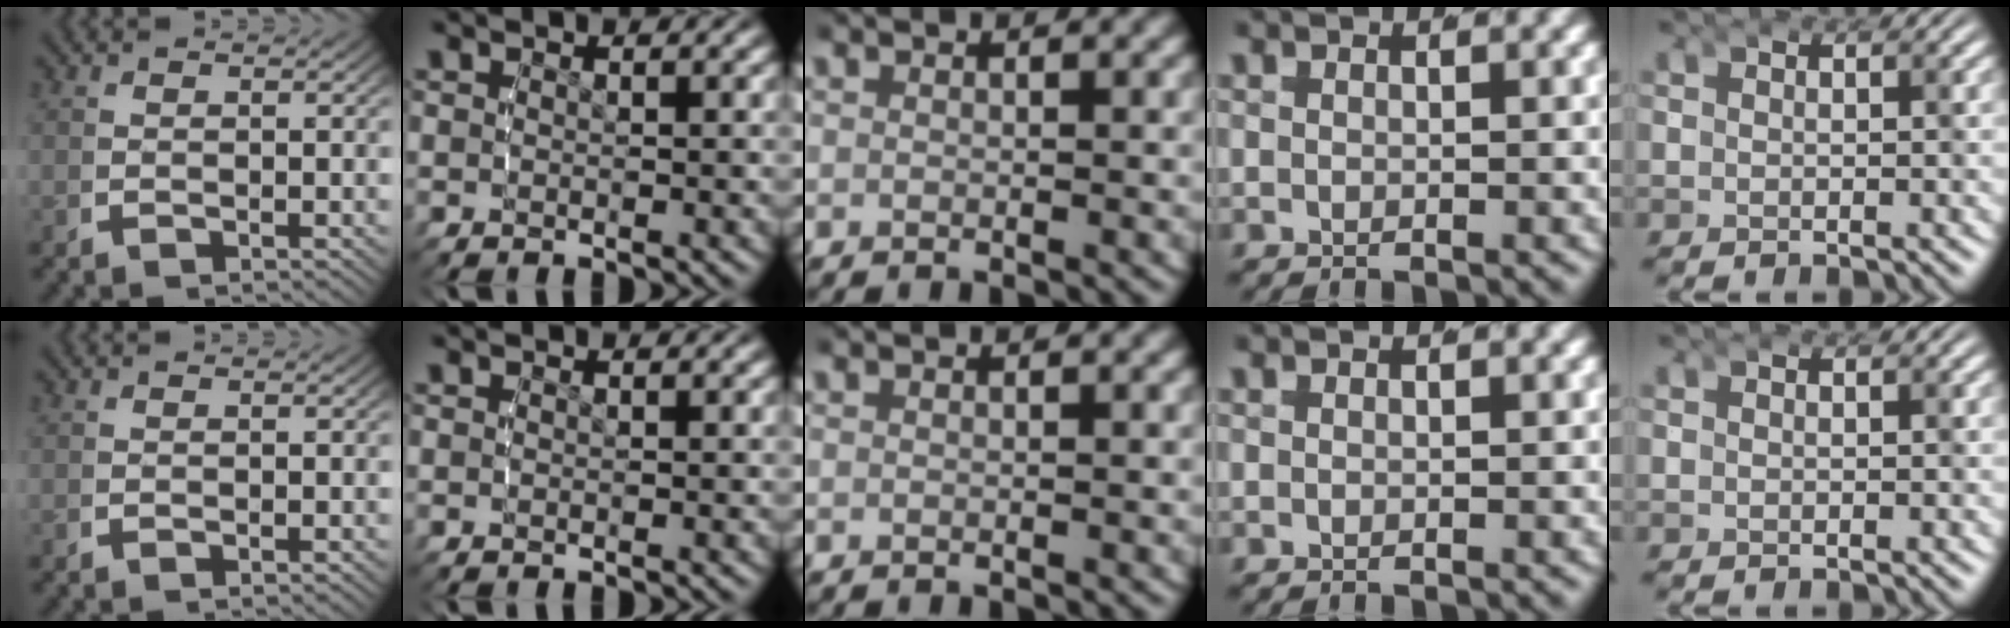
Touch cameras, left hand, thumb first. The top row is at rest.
{}